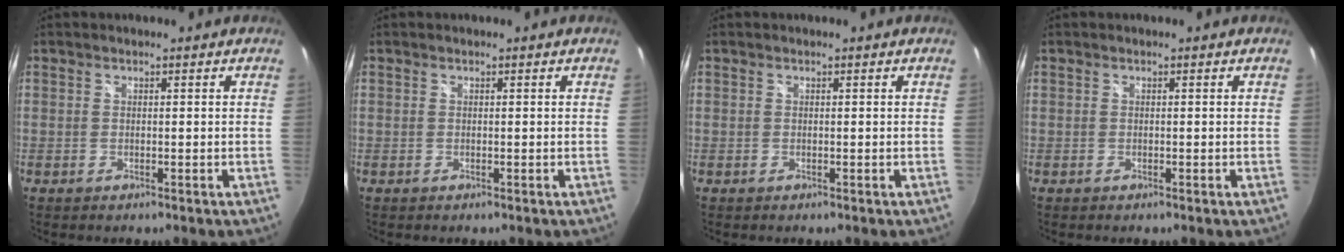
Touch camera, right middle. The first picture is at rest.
{"total": 0.0}
{"total": 0.0}
{"total": 0.0}